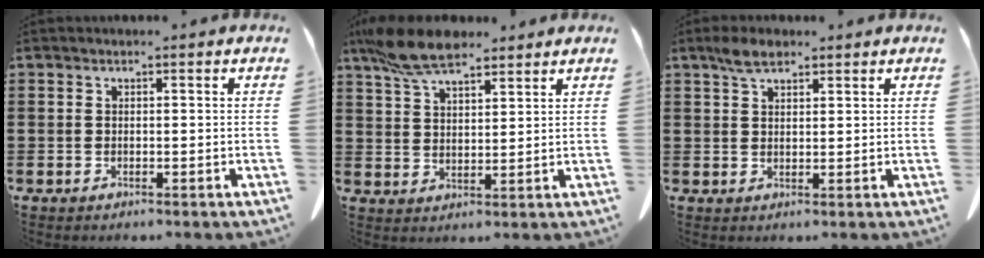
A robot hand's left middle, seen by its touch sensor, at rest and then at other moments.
{"total": 8.6, "force": [6.8, 2.7, 4.6], "torque": [-0.109, -0.010, 0.130]}
{"total": 3.5, "force": [2.5, 1.3, 2.0], "torque": [-0.045, 0.003, 0.047]}